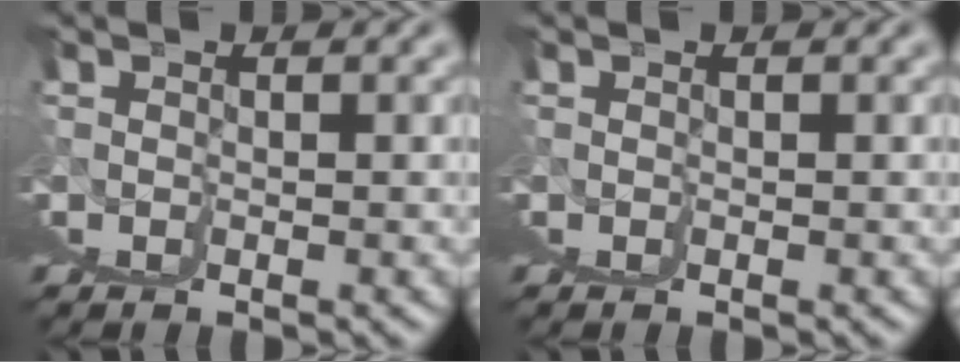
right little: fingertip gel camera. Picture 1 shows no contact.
{"total": 0.0}